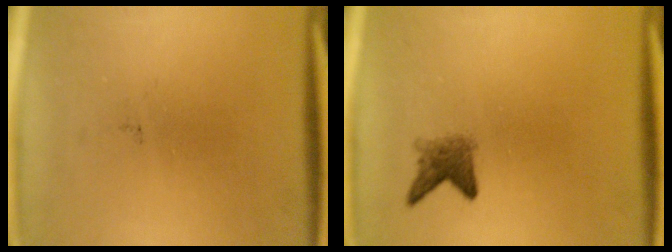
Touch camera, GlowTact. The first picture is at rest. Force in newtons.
{"total": 2.6}